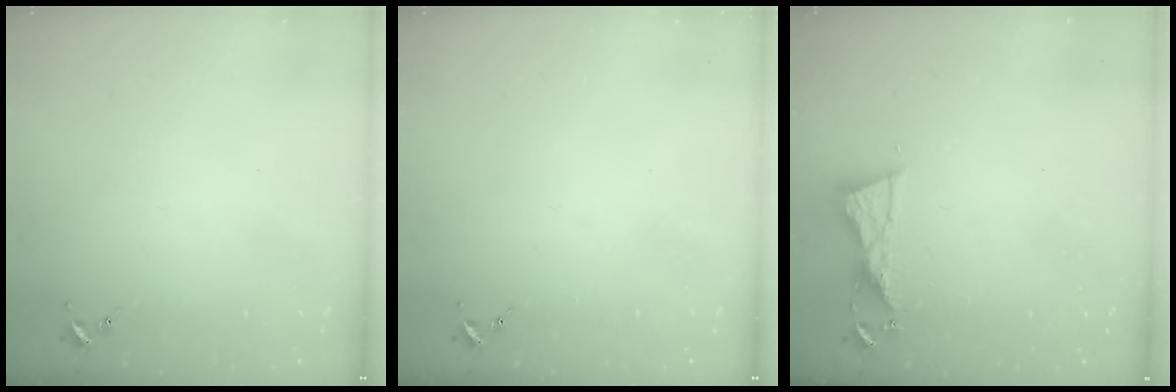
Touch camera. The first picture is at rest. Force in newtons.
{"total": 0.0}
{"total": 6.6, "press": 6.6, "slide": 0.6}